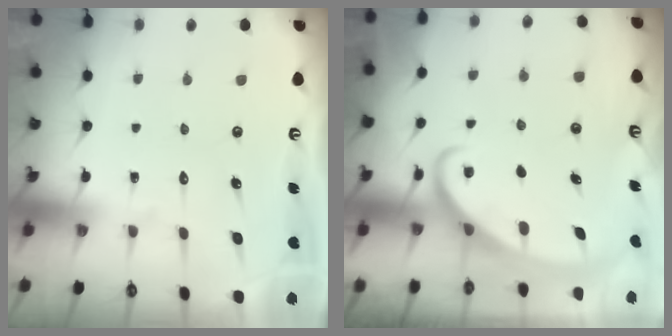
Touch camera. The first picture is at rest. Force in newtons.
{"total": 2.5, "press": 2.5, "slide": 0.4}